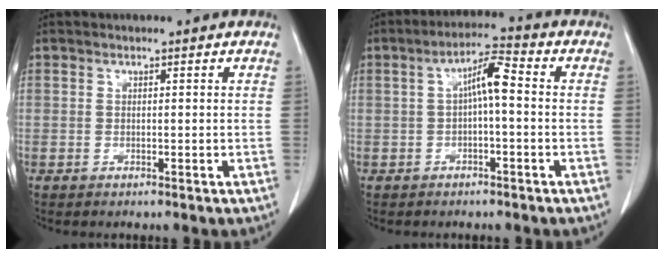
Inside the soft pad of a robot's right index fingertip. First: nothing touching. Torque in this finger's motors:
{"motor_torque": [0.87, -0.17, 0.22, 0.12]}